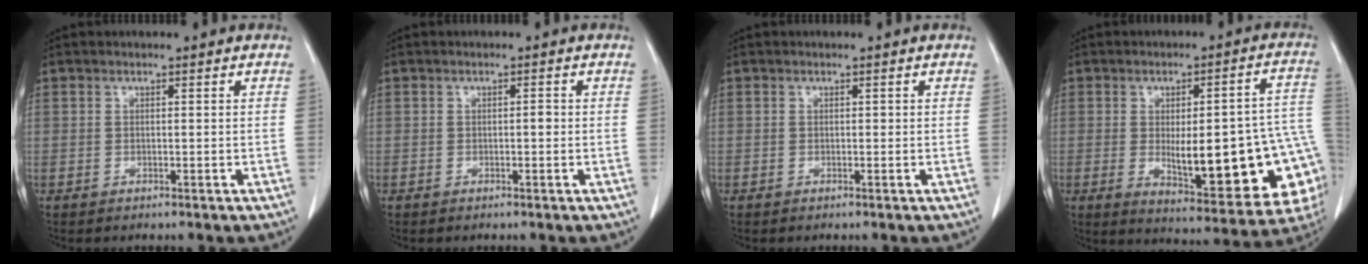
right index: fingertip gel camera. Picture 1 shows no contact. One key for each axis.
{"total": 0.8, "fx": -0.1, "fy": 0.2, "fz": 0.7, "tx": -0.009, "ty": 0.003, "tz": -0.002}
{"total": 0.0}
{"total": 22.2, "fx": -3.7, "fy": 5.8, "fz": 21.1, "tx": -0.197, "ty": 0.020, "tz": -0.021}